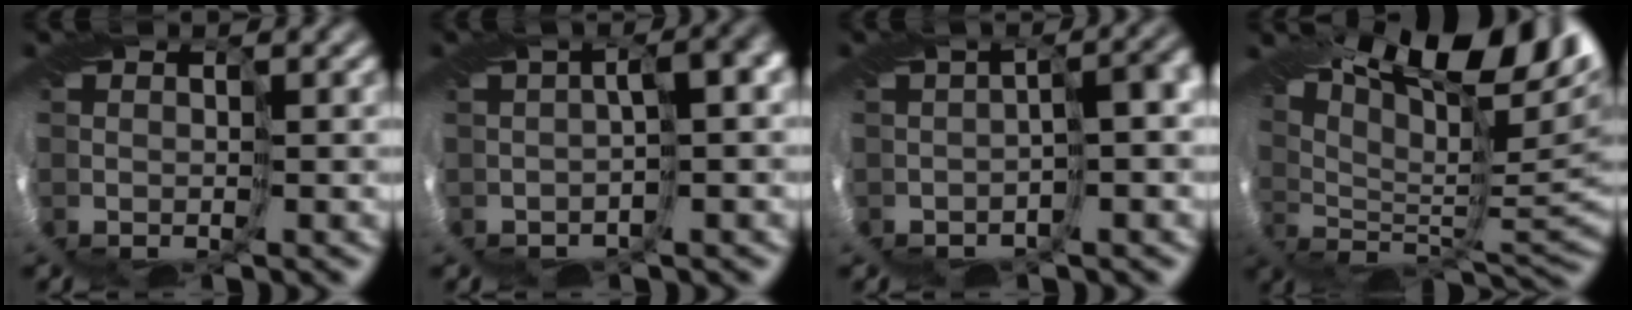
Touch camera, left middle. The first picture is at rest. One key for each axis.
{"total": 3.9, "fx": -0.5, "fy": 1.1, "fz": 3.8, "tx": -0.043, "ty": 0.015, "tz": -0.006}
{"total": 4.4, "fx": -1.5, "fy": 1.5, "fz": 3.9, "tx": -0.038, "ty": 0.009, "tz": -0.019}
{"total": 14.9, "fx": 8.3, "fy": 4.7, "fz": 11.4, "tx": -0.159, "ty": 0.043, "tz": 0.136}